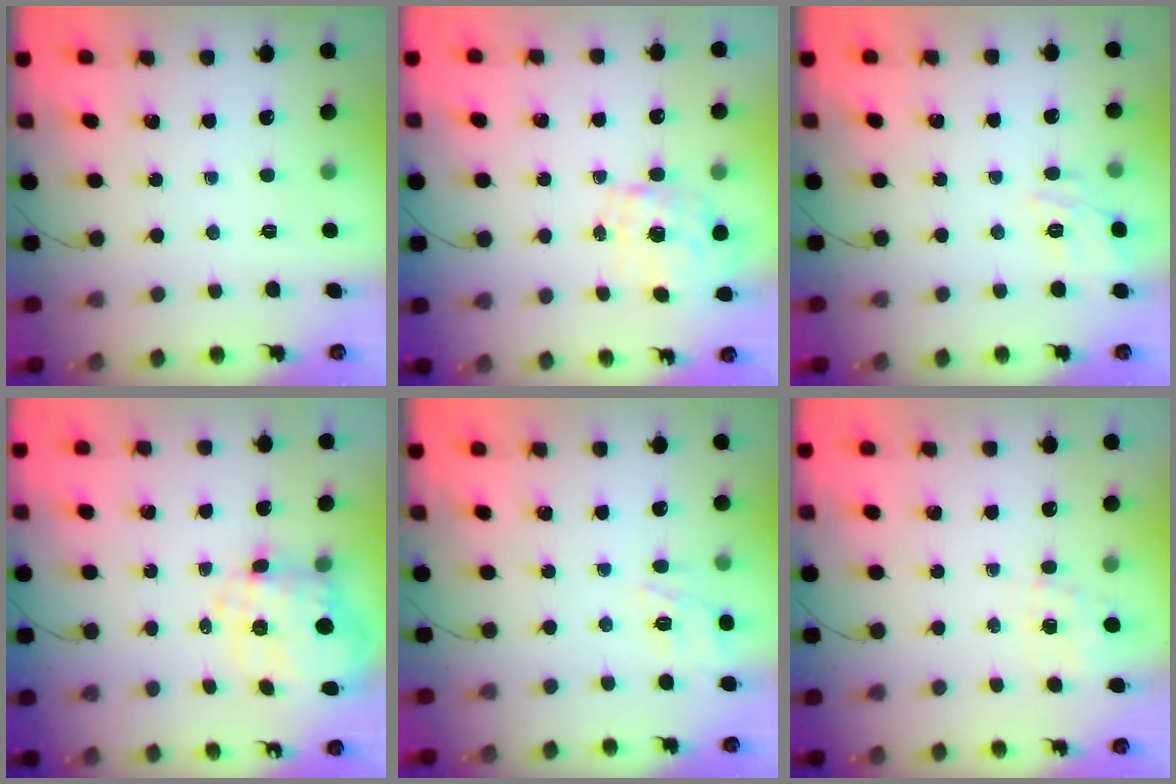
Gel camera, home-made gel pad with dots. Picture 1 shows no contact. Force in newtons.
{"total": 1.6, "press": 1.4, "slide": 0.8}
{"total": 12.3, "press": 12.3, "slide": 0.7}
{"total": 3.8, "press": 3.0, "slide": 2.3}
{"total": 9.6, "press": 9.5, "slide": 1.5}
{"total": 1.4, "press": 0.8, "slide": 1.1}